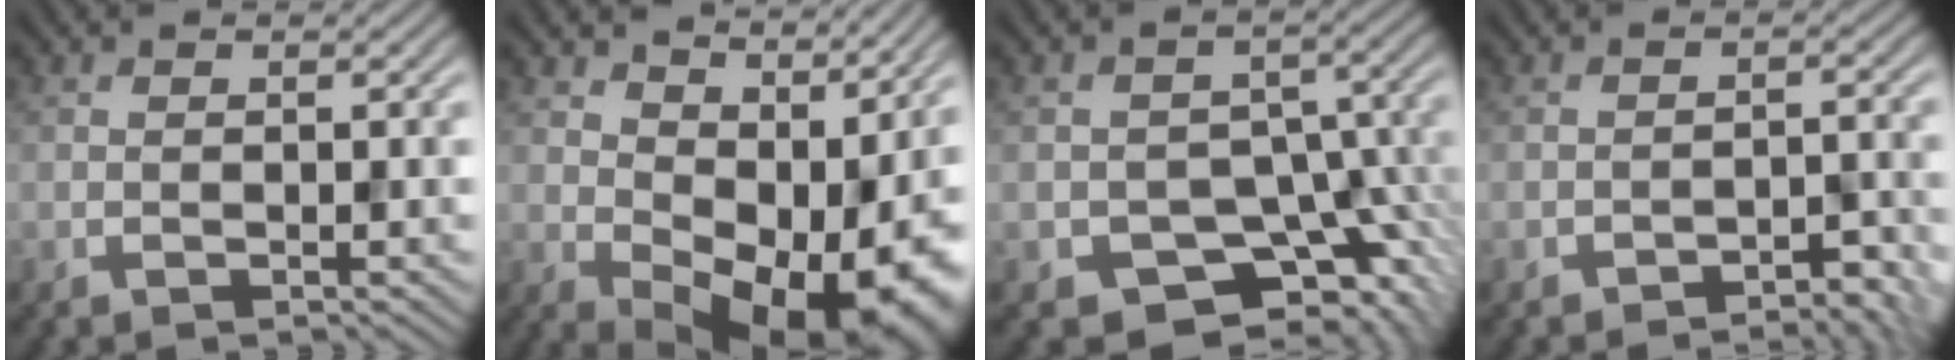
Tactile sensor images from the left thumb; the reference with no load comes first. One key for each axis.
{"total": 12.0, "fx": 3.2, "fy": 7.4, "fz": 8.8, "tx": -0.103, "ty": -0.015, "tz": 0.084}
{"total": 8.0, "fx": -5.0, "fy": 5.4, "fz": 3.1, "tx": -0.032, "ty": -0.020, "tz": -0.070}
{"total": 3.4, "fx": -3.3, "fy": 0.3, "fz": 0.8, "tx": -0.006, "ty": 0.012, "tz": -0.042}